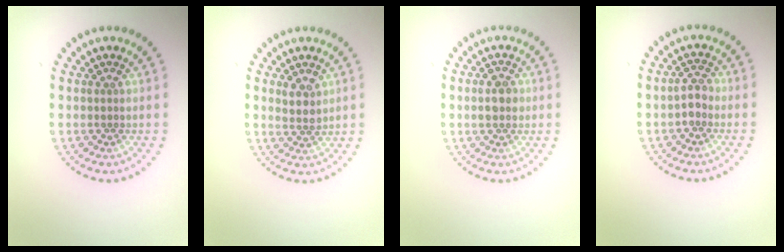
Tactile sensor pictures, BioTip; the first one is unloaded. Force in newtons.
{"total": 2.0, "press": 1.7, "slide": 0.9}
{"total": 2.7, "press": 2.7, "slide": 0.2}
{"total": 1.5, "press": 1.4, "slide": 0.5}